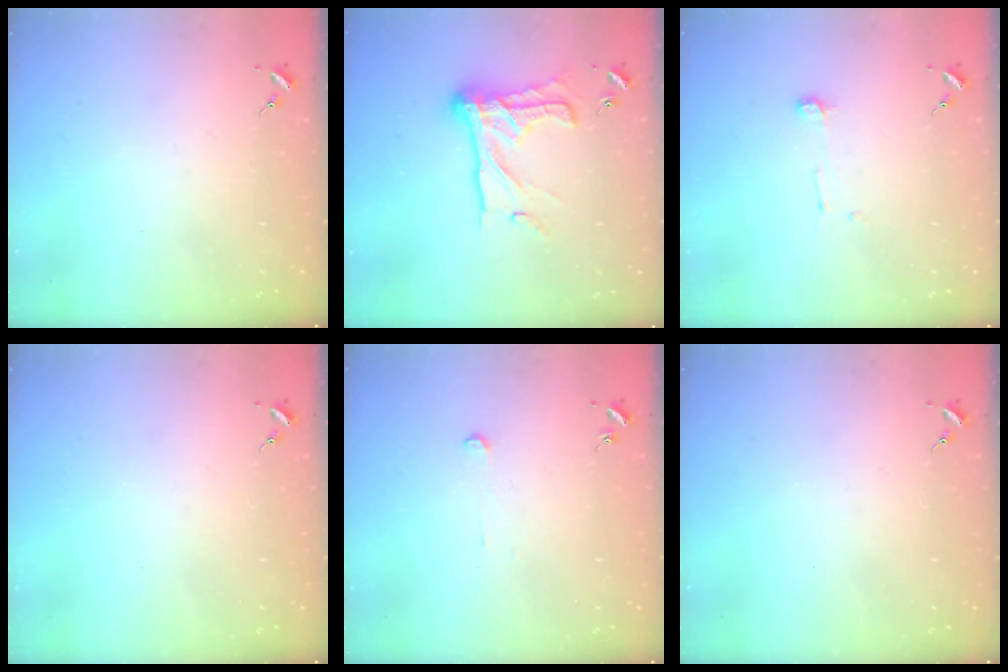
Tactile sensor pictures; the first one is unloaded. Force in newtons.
{"total": 19.9, "press": 19.8, "slide": 1.8}
{"total": 3.9, "press": 3.9, "slide": 0.5}
{"total": 0.0}
{"total": 2.6, "press": 2.6, "slide": 0.2}
{"total": 0.0}